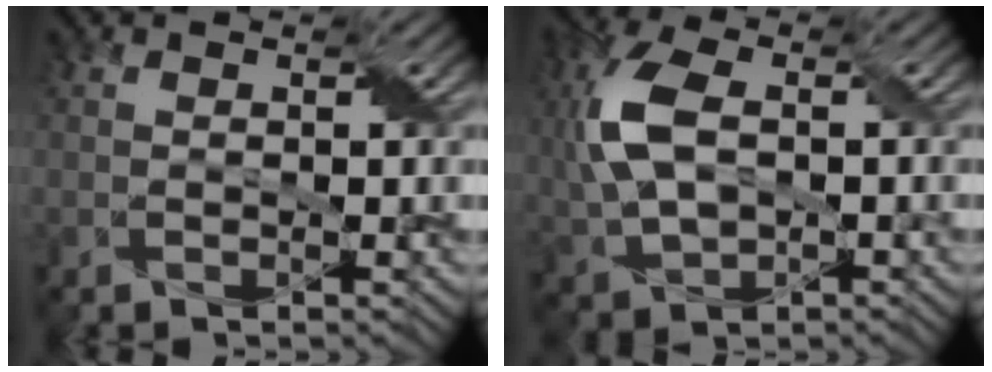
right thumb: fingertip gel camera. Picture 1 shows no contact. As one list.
[{"total": 9.3, "force": [0.9, 5.5, 7.5], "torque": [-0.204, 0.010, 0.016]}]